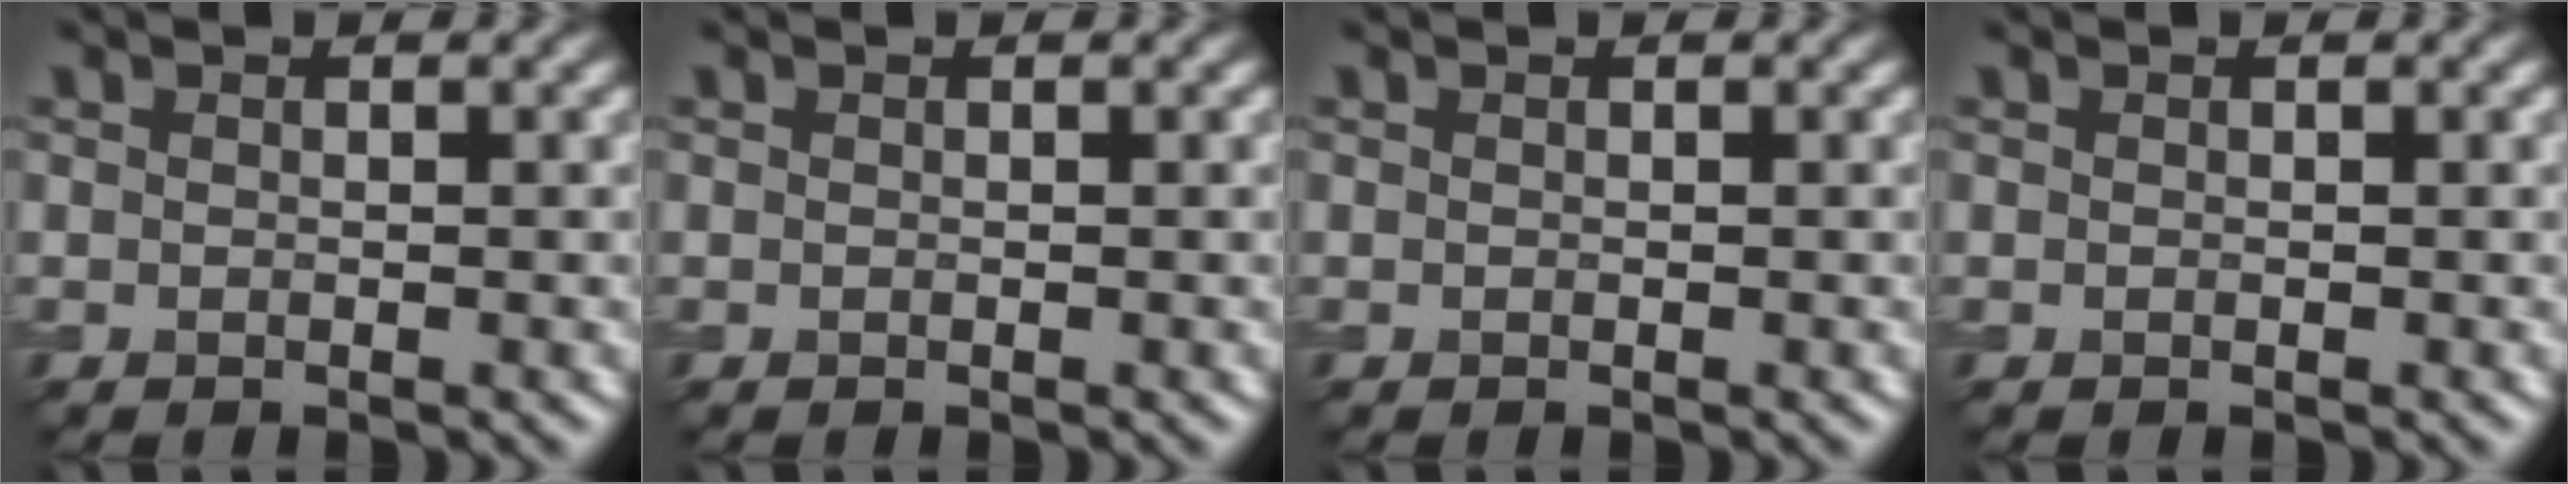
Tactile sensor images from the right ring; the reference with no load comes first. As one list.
[{"total": 0.0}, {"total": 0.0}, {"total": 0.0}]